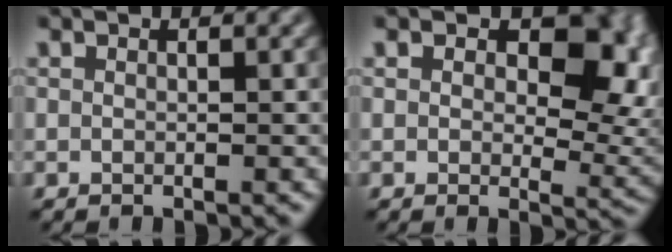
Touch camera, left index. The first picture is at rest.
{"total": 8.6, "force": [2.1, 5.4, 6.4], "torque": [-0.072, -0.011, 0.027]}